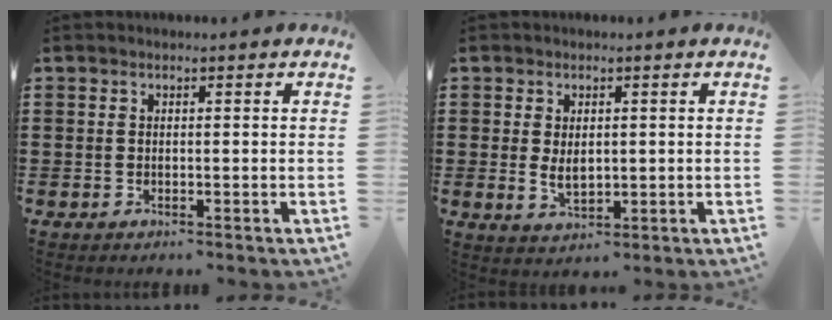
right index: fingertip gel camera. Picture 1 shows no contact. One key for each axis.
{"total": 3.2, "fx": 0.1, "fy": 1.9, "fz": 2.6, "tx": -0.045, "ty": 0.003, "tz": 0.001}